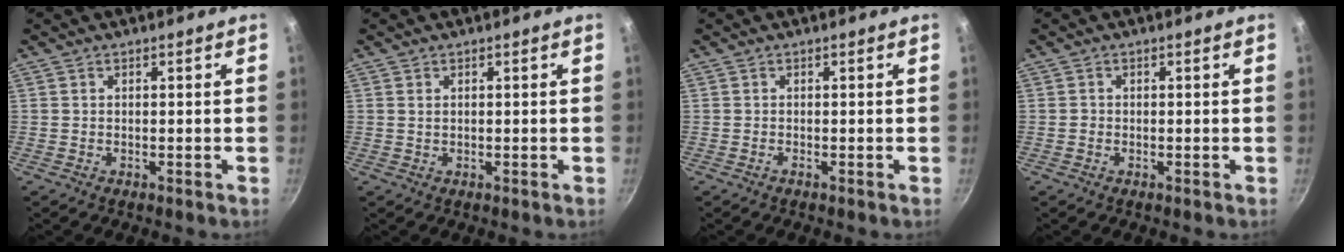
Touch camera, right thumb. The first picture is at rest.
{"total": 0.7, "force": [0.3, 0.4, 0.5], "torque": [-0.012, 0.002, 0.008]}
{"total": 0.0}
{"total": 0.8, "force": [-0.2, 0.7, 0.4], "torque": [-0.005, 0.002, -0.003]}